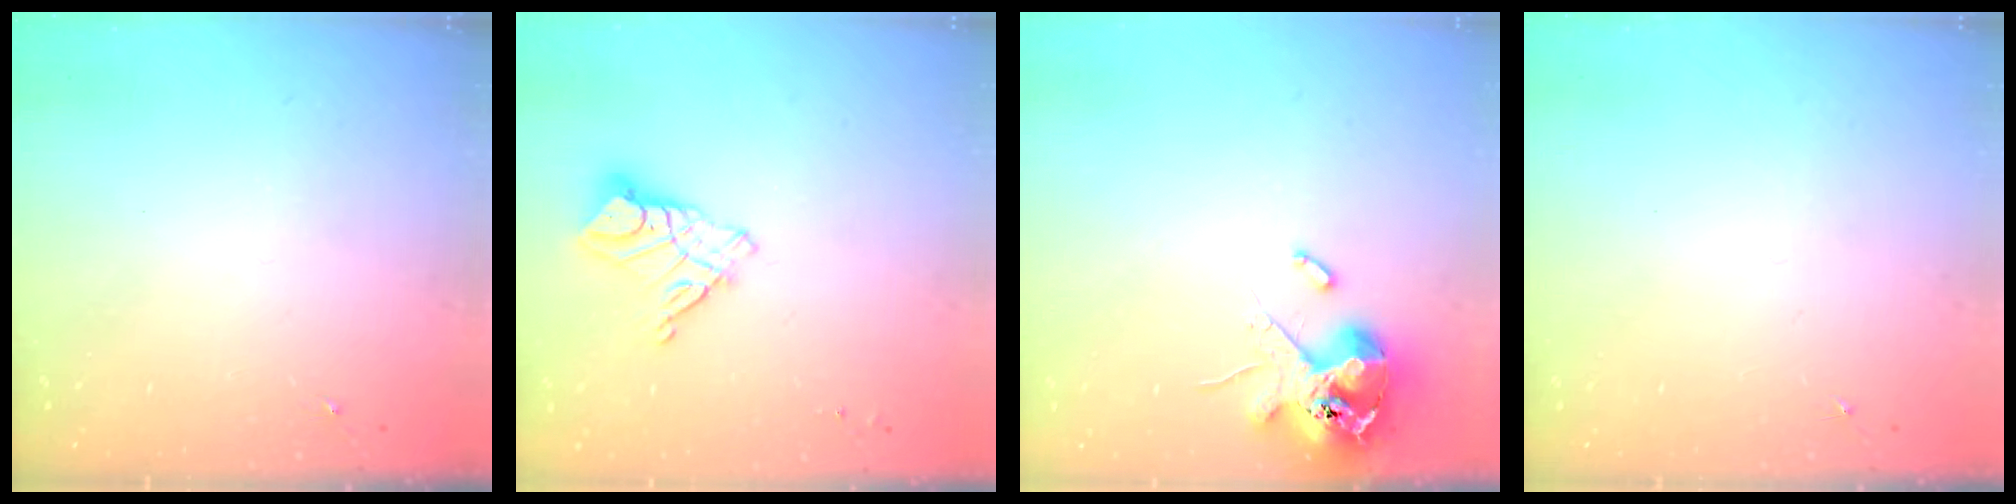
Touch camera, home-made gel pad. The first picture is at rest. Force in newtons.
{"total": 9.7, "press": 9.7, "slide": 1.1}
{"total": 13.1, "press": 12.9, "slide": 2.2}
{"total": 0.0}